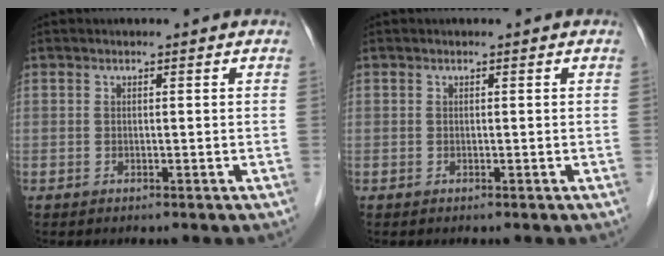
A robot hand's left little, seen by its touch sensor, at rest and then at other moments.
{"total": 0.0}